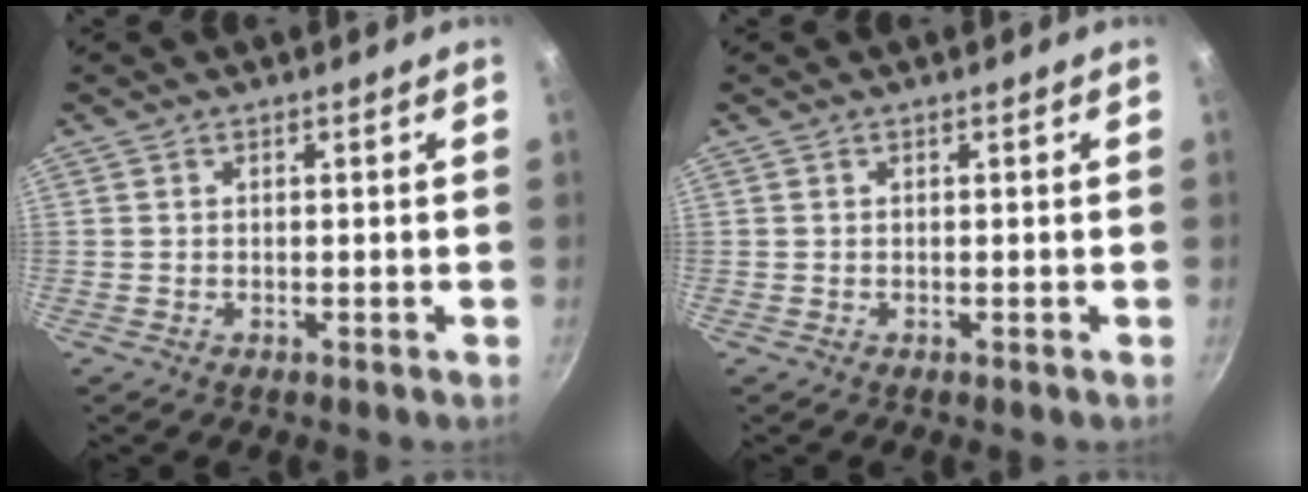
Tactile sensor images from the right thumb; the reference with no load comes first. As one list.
[{"total": 0.0}]